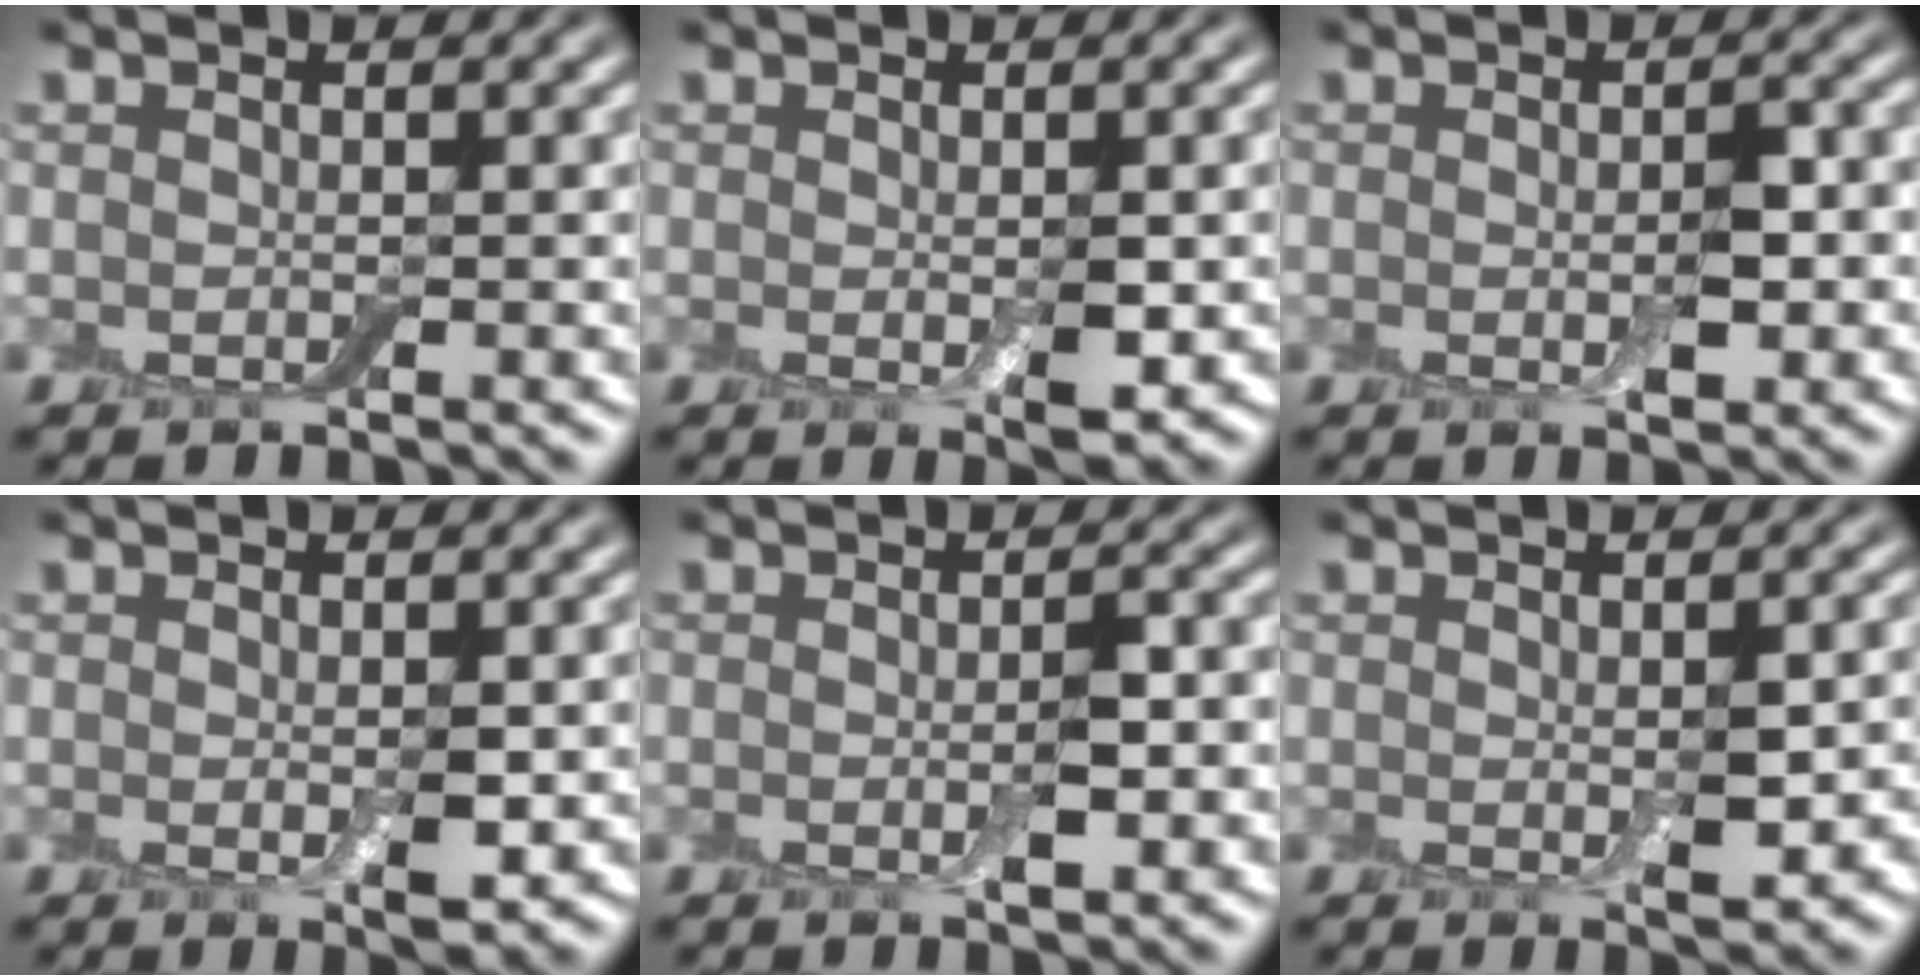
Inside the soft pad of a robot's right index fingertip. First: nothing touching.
{"total": 2.8, "force": [-0.3, 0.9, 2.6], "torque": [-0.043, -0.010, 0.000]}
{"total": 2.6, "force": [-0.3, 1.0, 2.3], "torque": [-0.042, -0.005, -0.005]}
{"total": 2.7, "force": [-0.2, 0.8, 2.5], "torque": [-0.042, -0.008, 0.001]}
{"total": 2.7, "force": [-0.4, 0.7, 2.5], "torque": [-0.045, -0.005, -0.007]}
{"total": 3.5, "force": [-0.3, 1.2, 3.2], "torque": [-0.050, -0.009, 0.000]}